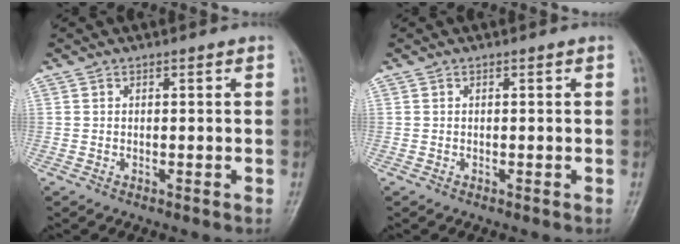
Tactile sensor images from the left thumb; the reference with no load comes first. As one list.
[{"total": 0.0}]